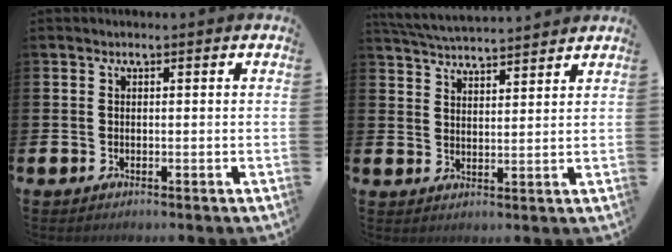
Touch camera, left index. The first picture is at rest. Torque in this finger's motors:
{"motor_torque": [0.54, -0.76, 0.08, 0.09]}